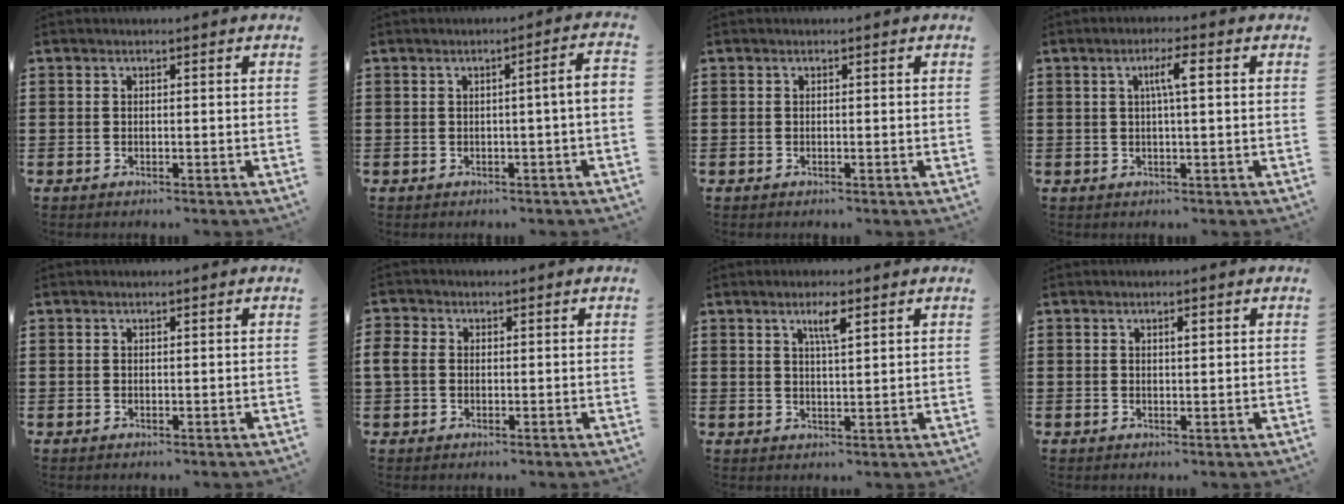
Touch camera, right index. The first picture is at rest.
{"total": 3.2, "force": [-0.5, -0.2, 3.2], "torque": [-0.054, -0.005, -0.011]}
{"total": 0.0}
{"total": 3.9, "force": [0.8, 0.4, 3.8], "torque": [-0.066, 0.003, 0.007]}
{"total": 0.0}
{"total": 2.6, "force": [-0.1, 2.1, 1.5], "torque": [-0.048, 0.003, -0.008]}
{"total": 3.5, "force": [2.0, 0.6, 2.8], "torque": [-0.052, 0.001, 0.031]}
{"total": 0.6, "force": [0.3, 0.3, 0.4], "torque": [-0.008, 0.001, 0.006]}